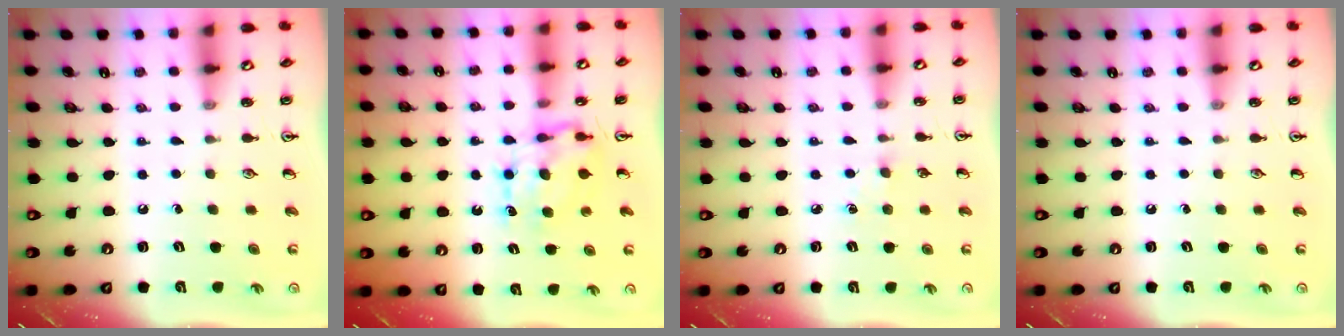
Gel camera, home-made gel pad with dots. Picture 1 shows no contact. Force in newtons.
{"total": 6.7, "press": 6.7, "slide": 0.7}
{"total": 2.7, "press": 2.7, "slide": 0.4}
{"total": 0.0}